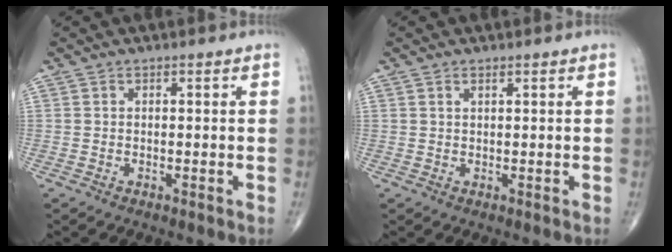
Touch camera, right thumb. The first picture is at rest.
{"total": 0.8, "force": [0.5, 0.3, 0.5], "torque": [-0.011, 0.000, 0.010]}